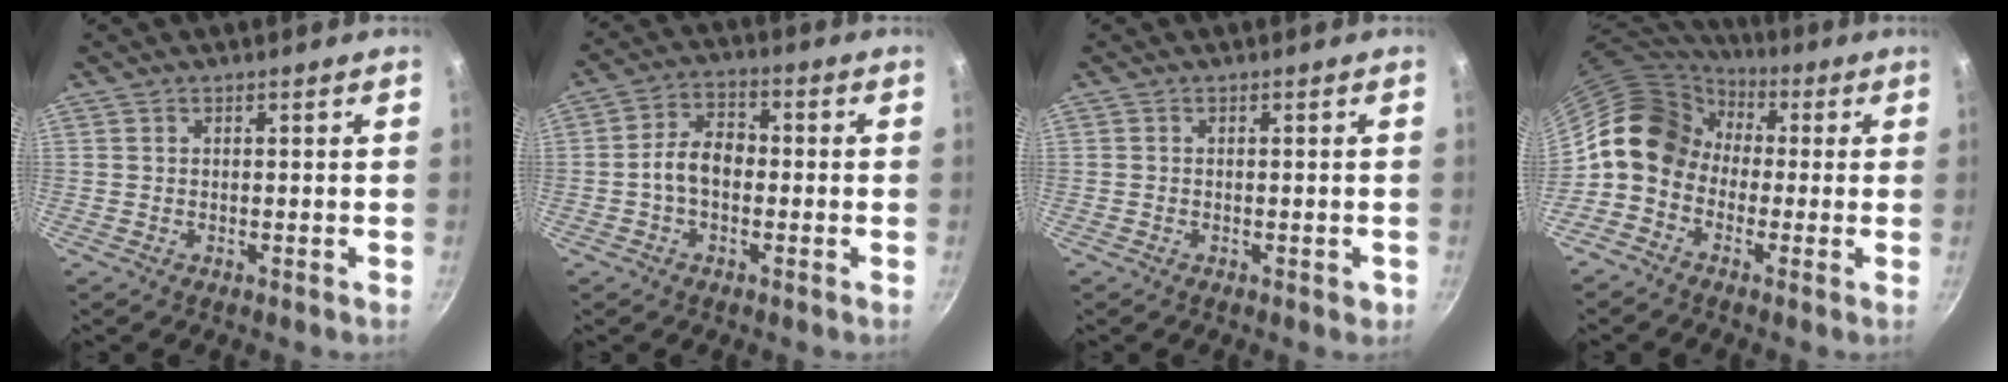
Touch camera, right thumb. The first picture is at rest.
{"total": 6.9, "force": [-1.1, 4.6, 5.0], "torque": [-0.069, 0.029, -0.029]}
{"total": 1.3, "force": [-0.6, 0.7, 0.9], "torque": [-0.008, 0.003, -0.007]}
{"total": 13.0, "force": [0.2, 10.7, 7.4], "torque": [-0.098, 0.040, -0.022]}